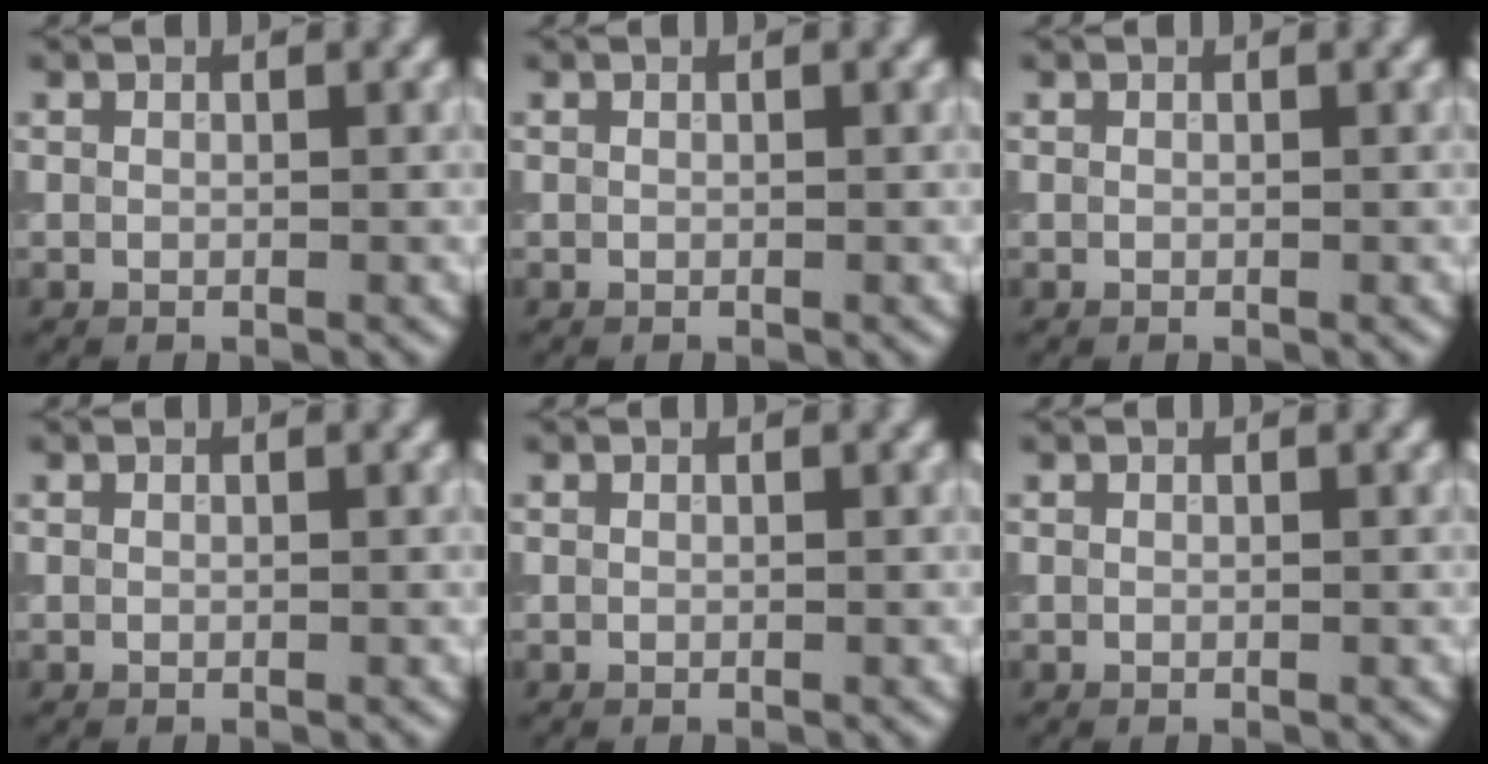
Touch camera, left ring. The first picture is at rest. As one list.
[{"total": 0.0}, {"total": 0.0}, {"total": 0.0}, {"total": 0.0}, {"total": 0.0}]